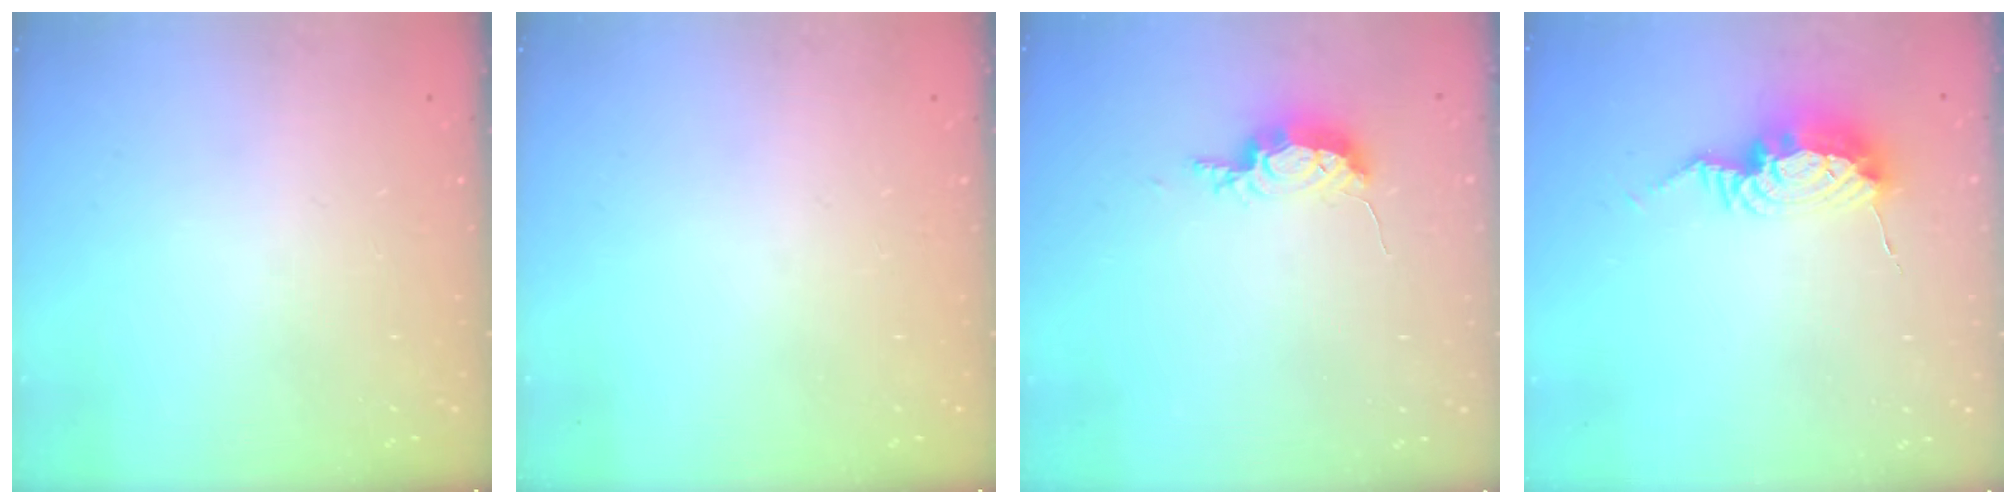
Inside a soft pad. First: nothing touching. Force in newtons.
{"total": 0.0}
{"total": 7.4, "press": 7.4, "slide": 0.5}
{"total": 10.5, "press": 10.4, "slide": 1.1}